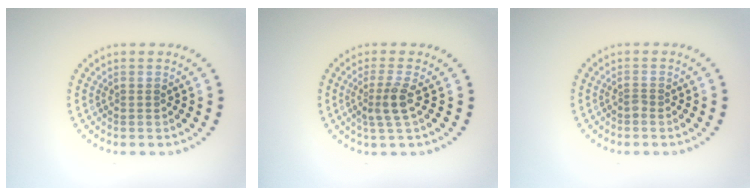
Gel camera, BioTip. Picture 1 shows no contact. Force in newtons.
{"total": 2.4, "press": 1.8, "slide": 1.5}
{"total": 0.6, "press": 0.5, "slide": 0.4}